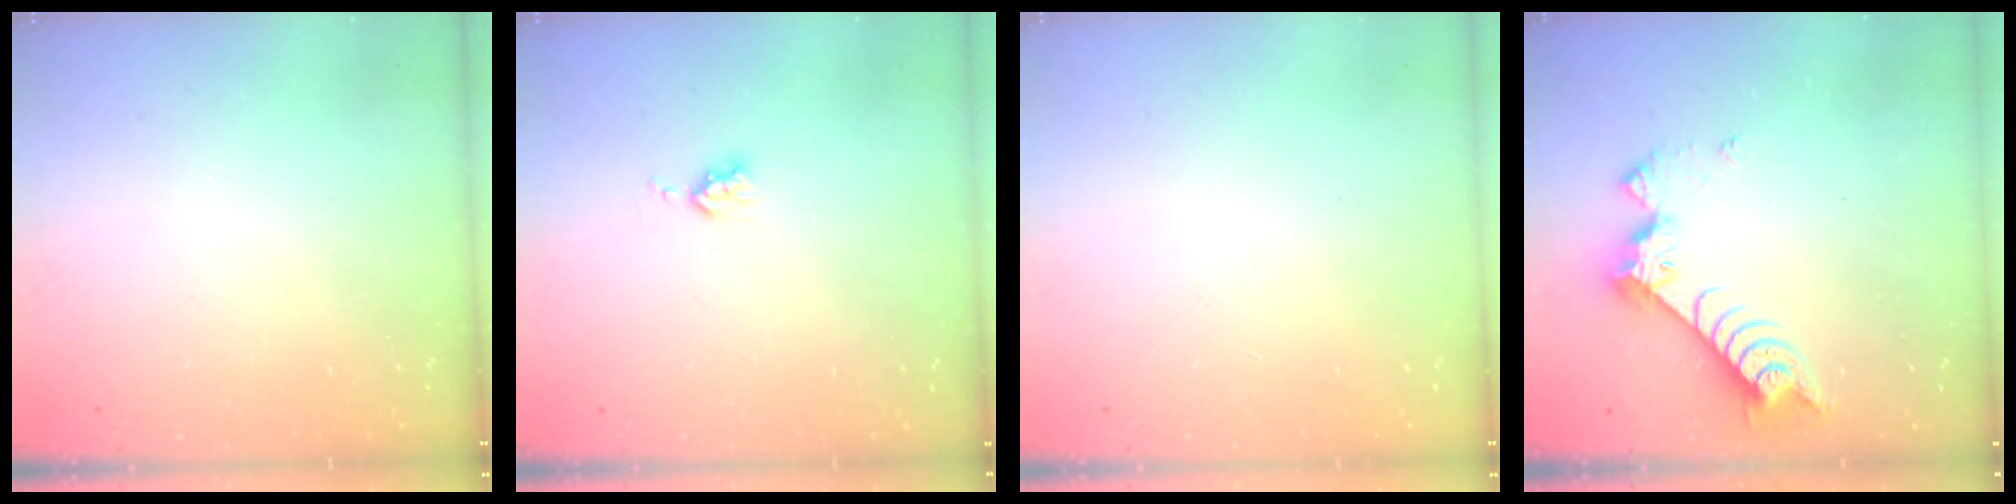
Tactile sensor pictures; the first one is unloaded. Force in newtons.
{"total": 3.1, "press": 3.1, "slide": 0.5}
{"total": 0.0}
{"total": 8.3, "press": 8.3, "slide": 0.4}